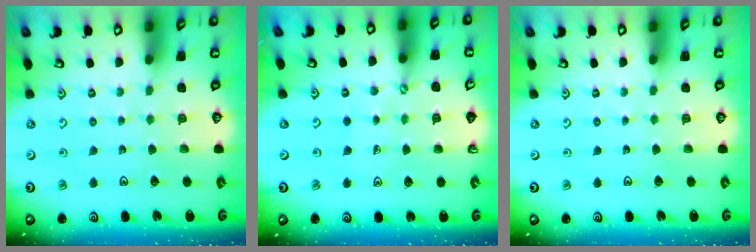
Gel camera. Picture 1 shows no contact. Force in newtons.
{"total": 0.5, "press": 0.5, "slide": 0.1}
{"total": 0.0}